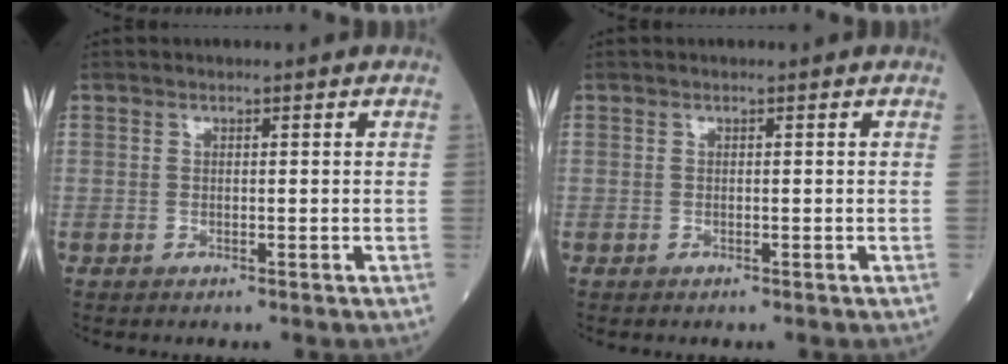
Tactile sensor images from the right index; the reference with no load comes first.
{"total": 0.0}